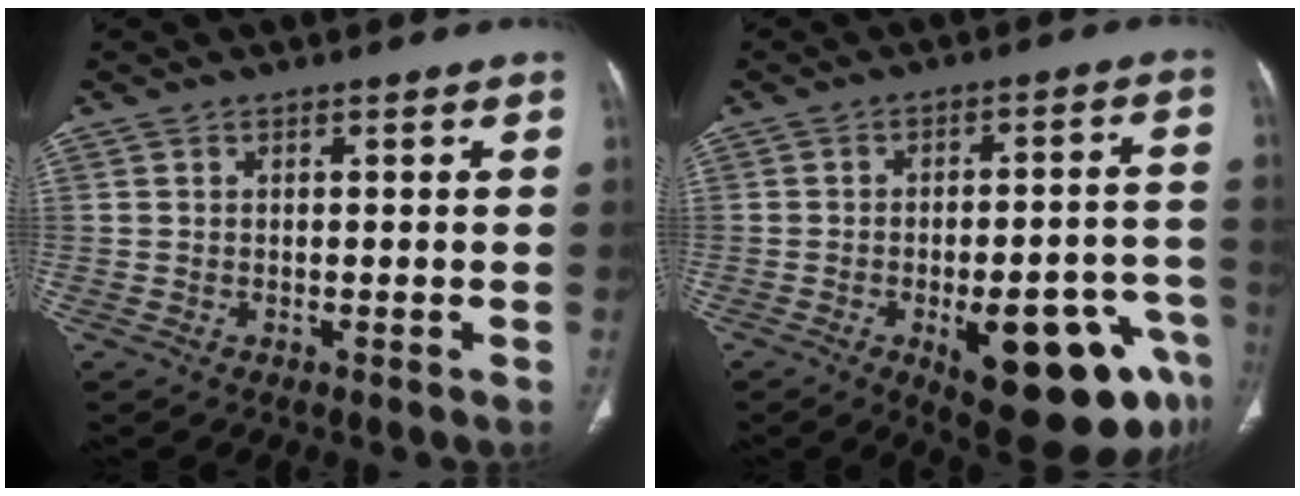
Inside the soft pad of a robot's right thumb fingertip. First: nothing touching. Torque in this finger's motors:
{"motor_torque": [2.97, 2.04, 1.01, -1.12, 0.40]}